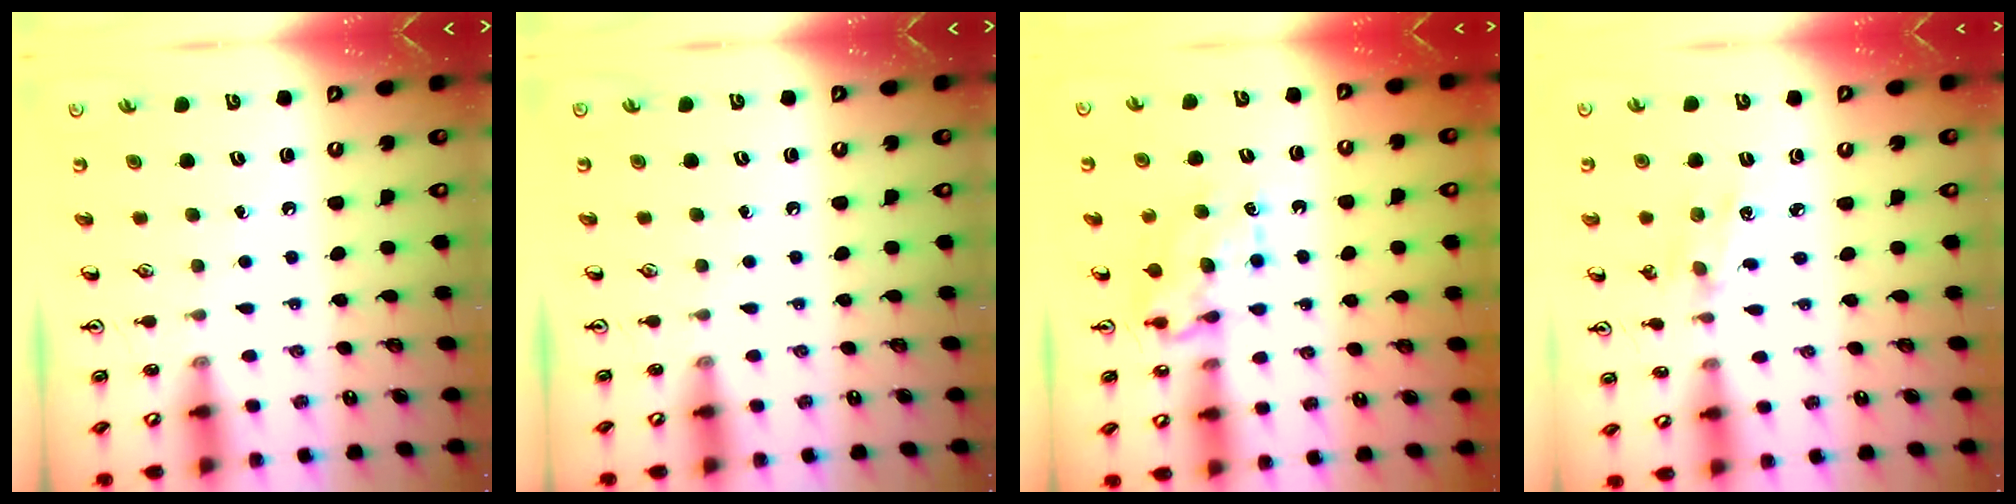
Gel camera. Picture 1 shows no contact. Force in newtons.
{"total": 0.0}
{"total": 7.1, "press": 7.1, "slide": 0.6}
{"total": 2.9, "press": 2.8, "slide": 0.8}